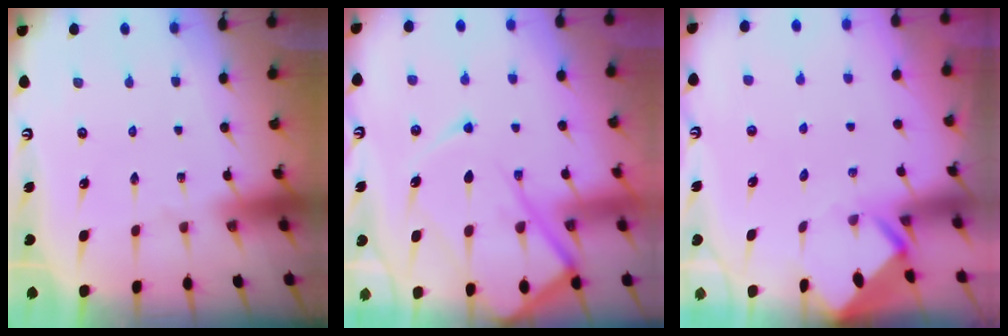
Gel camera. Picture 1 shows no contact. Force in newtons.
{"total": 15.8, "press": 15.7, "slide": 1.8}
{"total": 3.3, "press": 3.3, "slide": 0.2}